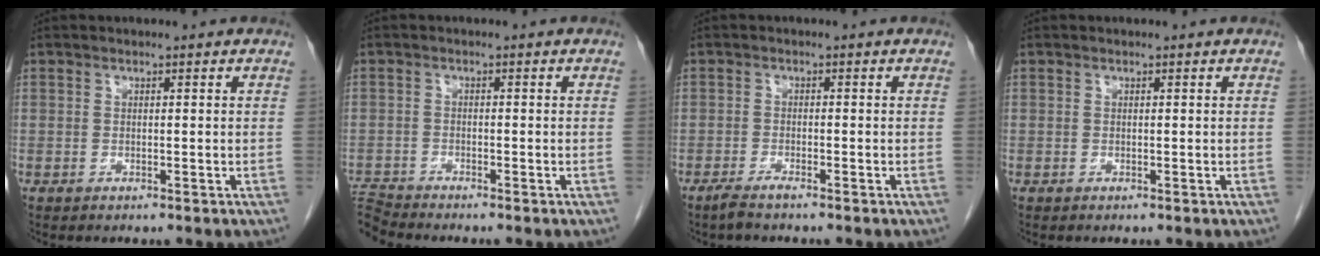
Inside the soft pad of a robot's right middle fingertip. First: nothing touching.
{"total": 3.6, "force": [-3.4, -1.1, -0.2], "torque": [0.001, -0.012, -0.065]}
{"total": 2.1, "force": [-1.8, 0.1, 1.1], "torque": [-0.028, -0.004, -0.035]}
{"total": 0.0}